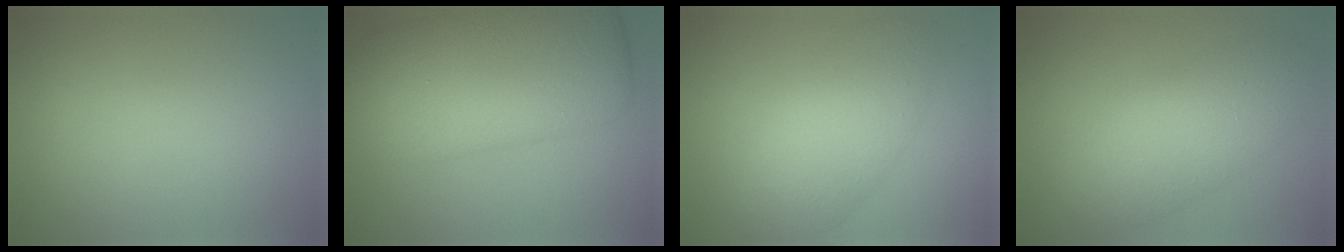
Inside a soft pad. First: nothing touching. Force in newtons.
{"total": 11.2, "press": 11.2, "slide": 0.3}
{"total": 5.3, "press": 5.3, "slide": 0.2}
{"total": 5.7, "press": 5.7, "slide": 0.1}